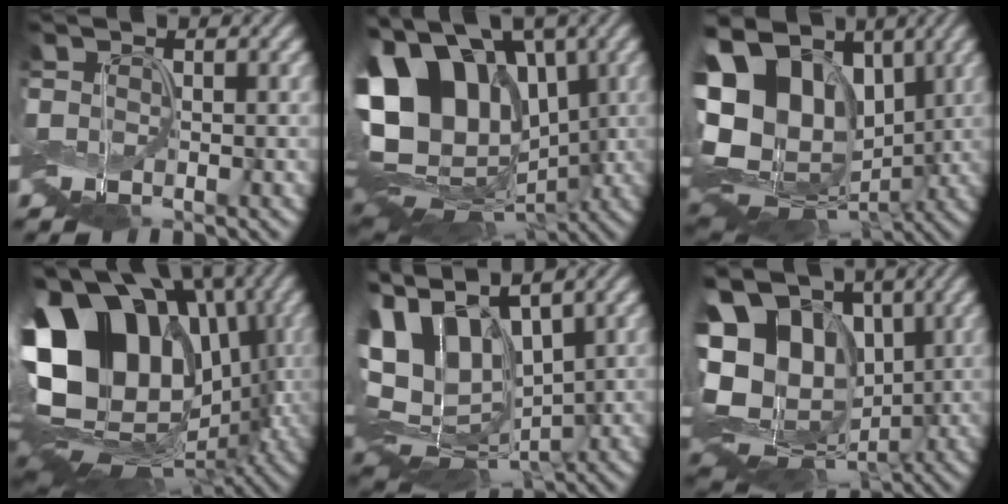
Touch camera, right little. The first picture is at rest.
{"total": 17.8, "force": [1.3, 12.2, 12.9], "torque": [-0.194, 0.020, 0.023]}
{"total": 14.7, "force": [1.2, 11.3, 9.3], "torque": [-0.172, 0.010, 0.032]}
{"total": 17.0, "force": [1.2, 12.7, 11.2], "torque": [-0.189, 0.013, 0.024]}
{"total": 12.5, "force": [2.6, 8.3, 9.1], "torque": [-0.181, 0.002, 0.061]}
{"total": 14.9, "force": [1.7, 11.4, 9.4], "torque": [-0.176, 0.013, 0.033]}